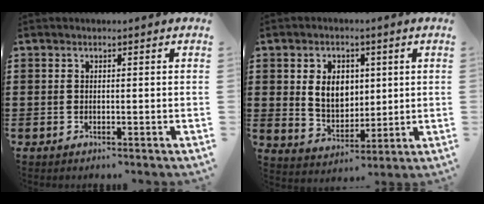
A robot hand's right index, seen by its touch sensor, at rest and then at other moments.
{"total": 6.7, "force": [1.3, 4.9, 4.3], "torque": [-0.082, 0.008, 0.020]}